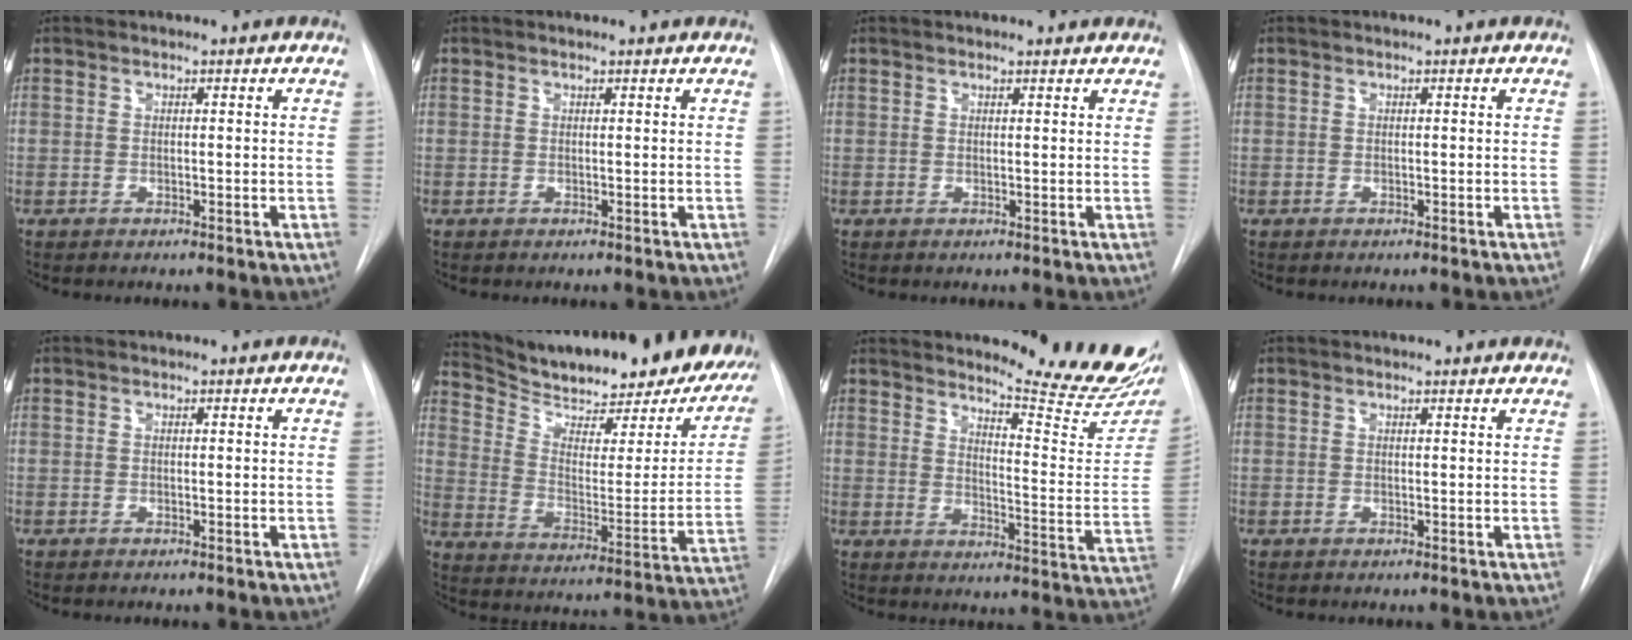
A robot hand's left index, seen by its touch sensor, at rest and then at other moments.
{"total": 1.7, "force": [1.7, 0.2, 0.2], "torque": [-0.012, 0.014, 0.016]}
{"total": 3.7, "force": [3.6, 0.8, 0.9], "torque": [-0.013, 0.015, 0.033]}
{"total": 0.0}
{"total": 0.0}
{"total": 29.7, "force": [25.5, 6.8, 13.6], "torque": [-0.220, -0.071, 0.331]}
{"total": 18.1, "force": [16.7, 1.1, 6.9], "torque": [-0.090, -0.112, 0.197]}
{"total": 2.4, "force": [2.3, 0.4, 0.5], "torque": [-0.013, 0.015, 0.023]}